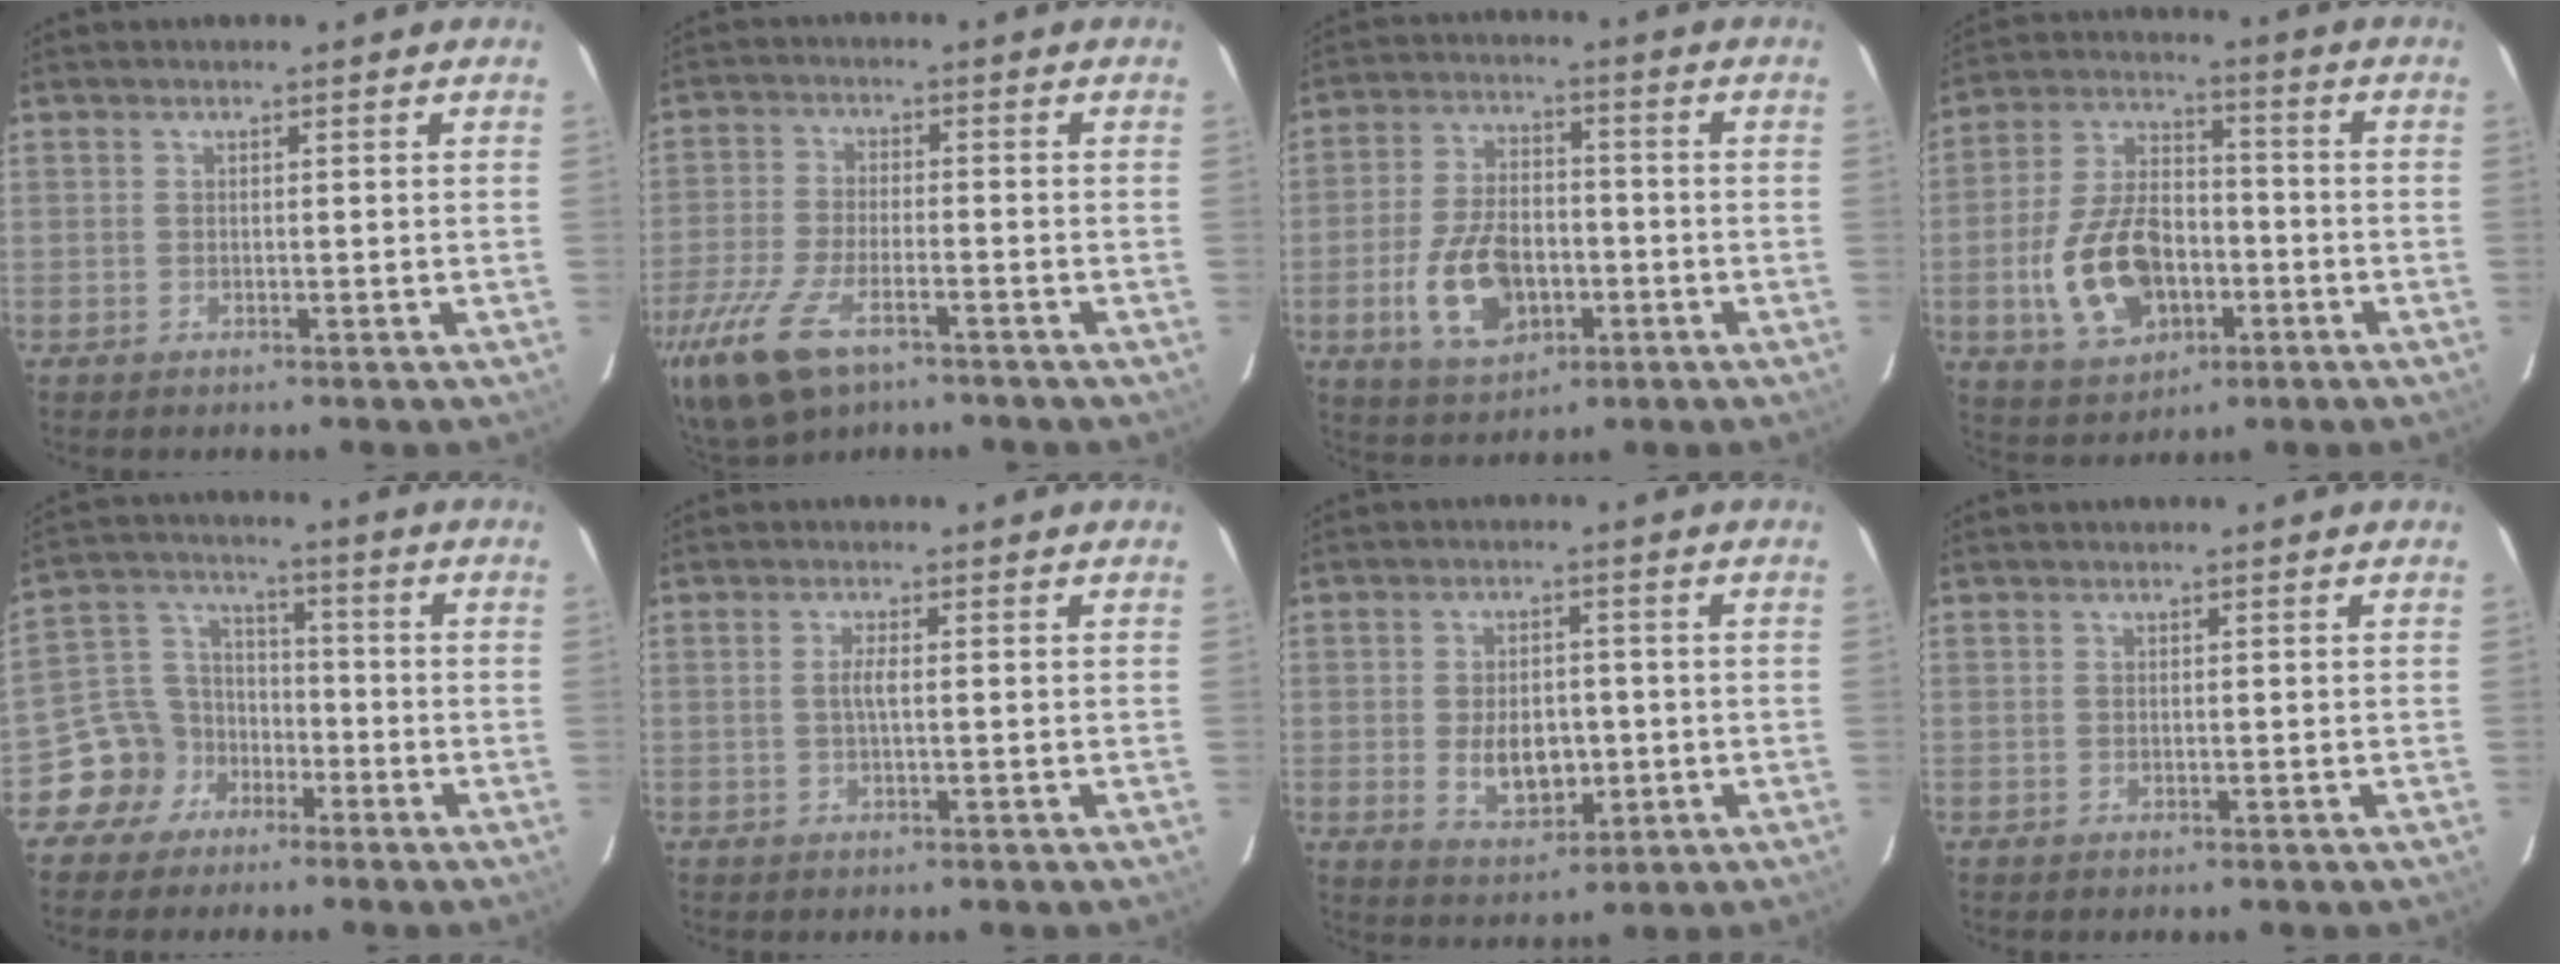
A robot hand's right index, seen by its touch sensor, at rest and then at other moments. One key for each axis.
{"total": 18.5, "fx": -10.9, "fy": 8.4, "fz": 12.3, "tx": -0.293, "ty": -0.053, "tz": -0.198}
{"total": 12.8, "fx": -4.1, "fy": 7.7, "fz": 9.4, "tx": -0.194, "ty": 0.003, "tz": -0.060}
{"total": 15.8, "fx": -4.6, "fy": 9.9, "fz": 11.5, "tx": -0.244, "ty": 0.010, "tz": -0.066}
{"total": 9.4, "fx": -5.6, "fy": 7.5, "fz": 1.1, "tx": -0.038, "ty": 0.038, "tz": -0.104}
{"total": 1.8, "fx": -0.1, "fy": 0.1, "fz": 1.8, "tx": -0.034, "ty": 0.001, "tz": -0.005}
{"total": 8.1, "fx": -1.3, "fy": 5.1, "fz": 6.1, "tx": -0.115, "ty": -0.004, "tz": -0.009}
{"total": 0.0}